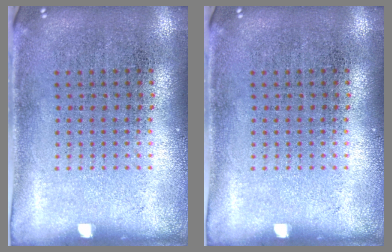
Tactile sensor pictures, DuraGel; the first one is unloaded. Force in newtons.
{"total": 0.0}